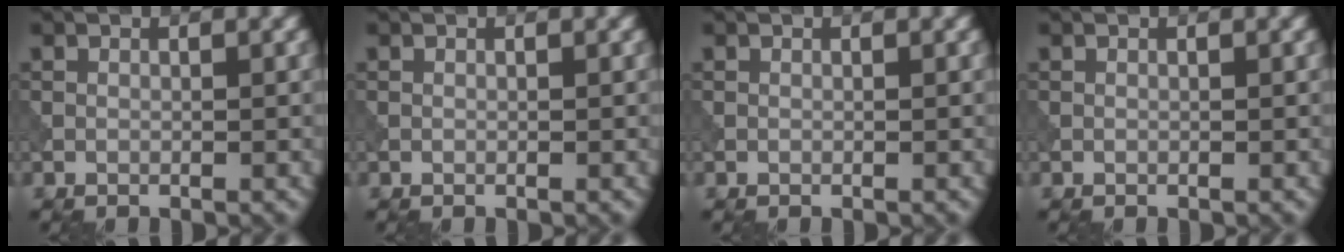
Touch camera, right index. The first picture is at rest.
{"total": 0.0}
{"total": 0.0}
{"total": 0.0}